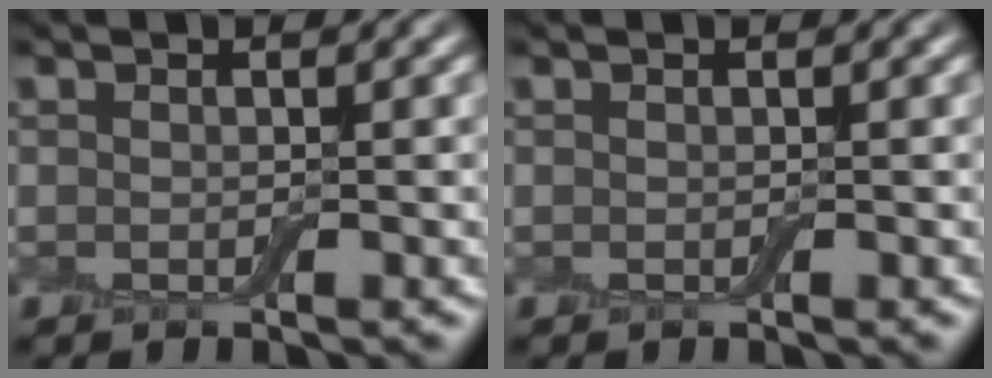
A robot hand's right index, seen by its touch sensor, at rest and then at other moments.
{"total": 0.0}